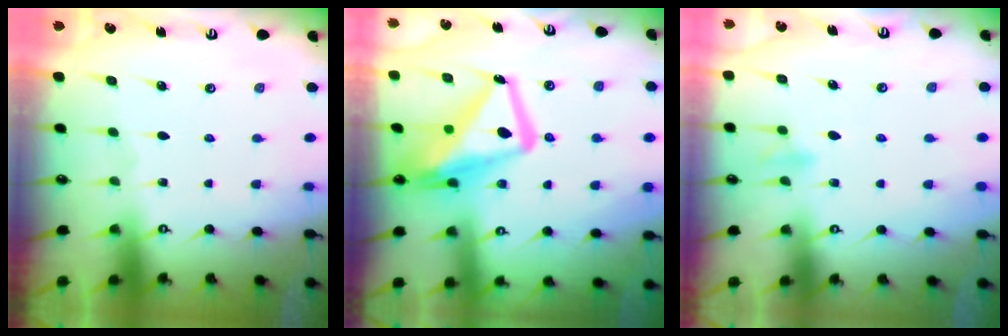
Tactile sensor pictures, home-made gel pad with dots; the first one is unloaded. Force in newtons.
{"total": 16.7, "press": 16.6, "slide": 1.8}
{"total": 9.0, "press": 8.8, "slide": 1.5}